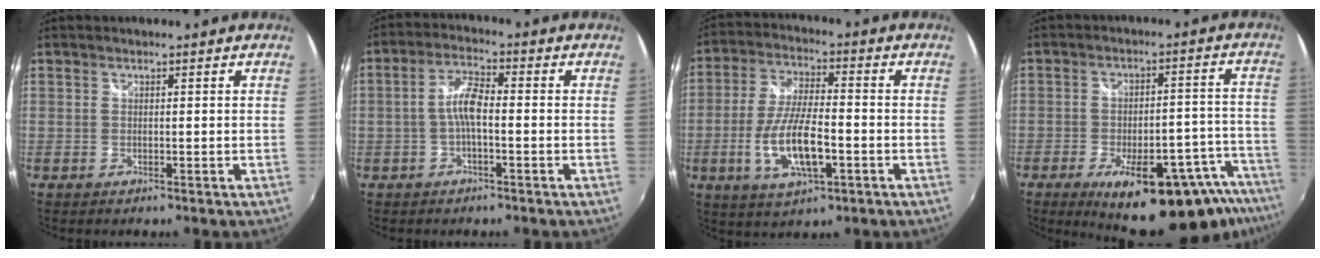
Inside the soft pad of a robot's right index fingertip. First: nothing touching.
{"total": 4.9, "force": [-1.2, 1.3, 4.6], "torque": [-0.096, 0.013, -0.025]}
{"total": 12.5, "force": [-3.7, 4.1, 11.1], "torque": [-0.226, -0.008, -0.068]}
{"total": 23.6, "force": [-17.3, 6.7, 14.6], "torque": [-0.186, -0.012, -0.221]}